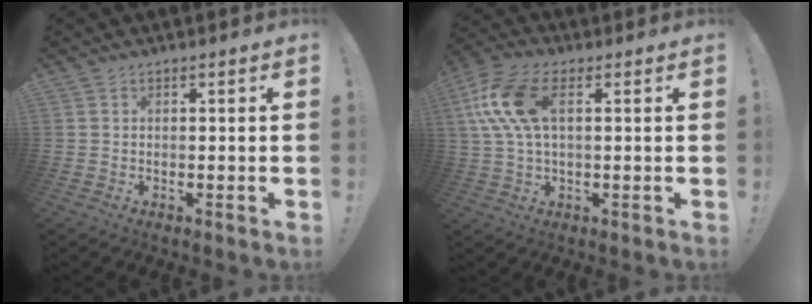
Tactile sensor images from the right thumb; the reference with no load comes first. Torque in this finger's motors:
{"motor_torque": [1.28, 1.28, 0.46, -0.02, 0.13]}